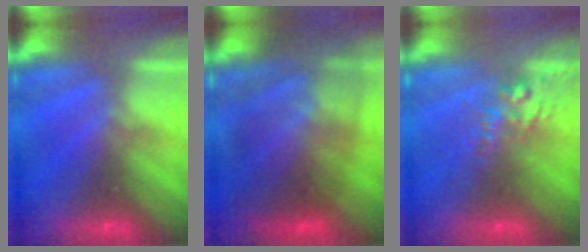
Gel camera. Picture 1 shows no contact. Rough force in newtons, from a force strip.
{"total": 7.8}
{"total": 2.7}